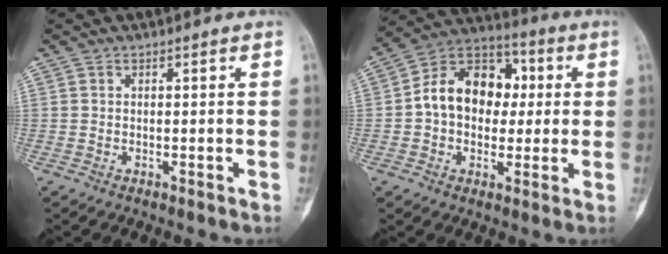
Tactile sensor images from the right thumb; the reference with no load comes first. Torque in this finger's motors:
{"motor_torque": [-0.01, 0.27, 0.60, -0.38, 0.25]}